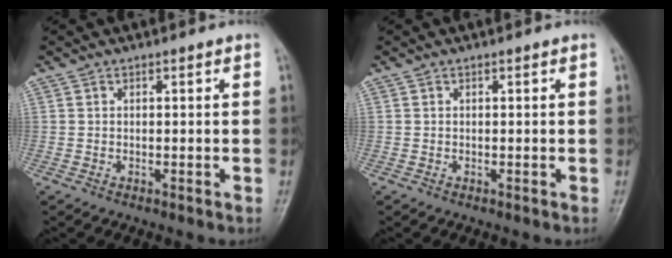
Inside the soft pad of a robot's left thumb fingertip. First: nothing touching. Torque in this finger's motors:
{"motor_torque": [0.00, 0.00, -0.02, -0.02, 0.00]}